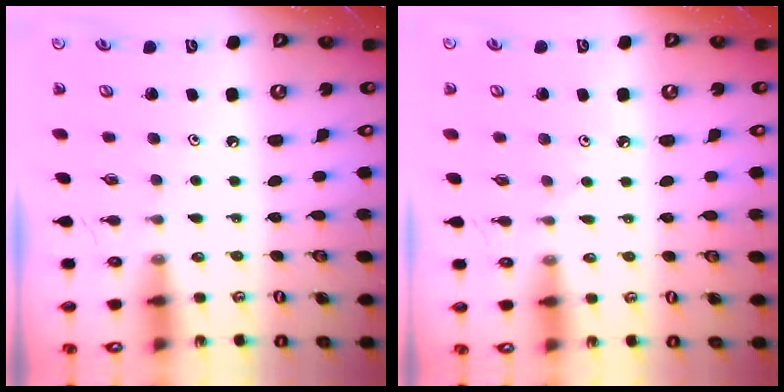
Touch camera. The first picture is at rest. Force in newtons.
{"total": 3.0, "press": 2.9, "slide": 0.4}